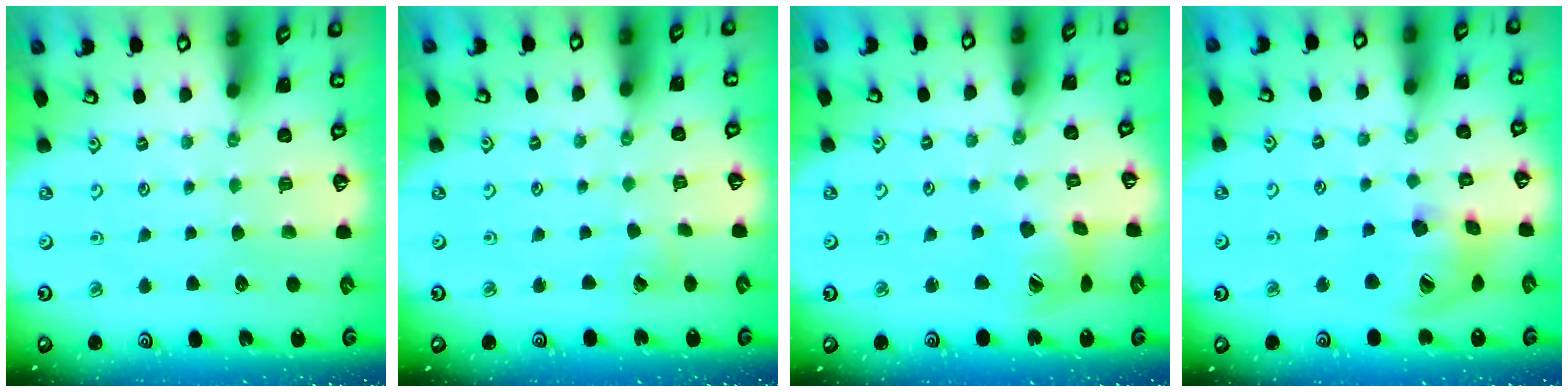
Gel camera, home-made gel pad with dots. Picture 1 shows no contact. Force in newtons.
{"total": 2.7, "press": 2.7, "slide": 0.3}
{"total": 9.0, "press": 8.9, "slide": 1.1}
{"total": 15.6, "press": 15.4, "slide": 2.3}